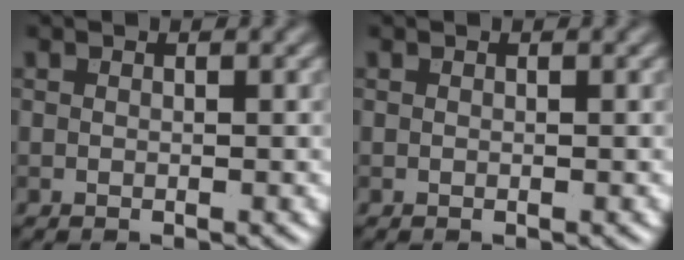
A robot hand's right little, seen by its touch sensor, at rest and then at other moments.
{"total": 0.0}